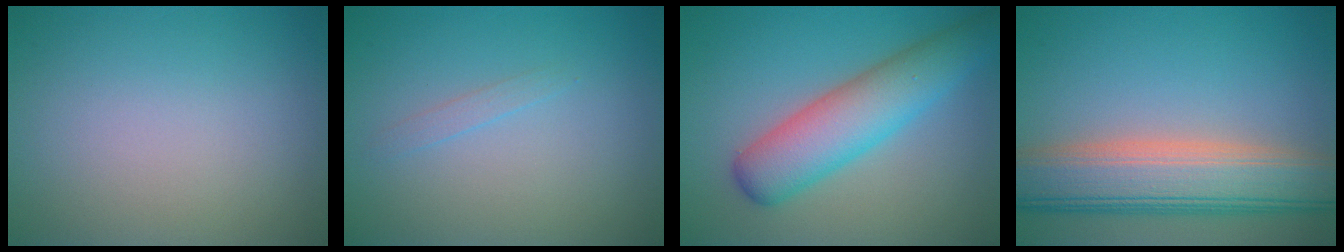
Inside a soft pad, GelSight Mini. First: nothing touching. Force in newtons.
{"total": 0.8, "press": 0.8, "slide": 0.1}
{"total": 6.5, "press": 6.5, "slide": 0.4}
{"total": 8.9, "press": 8.9, "slide": 0.8}